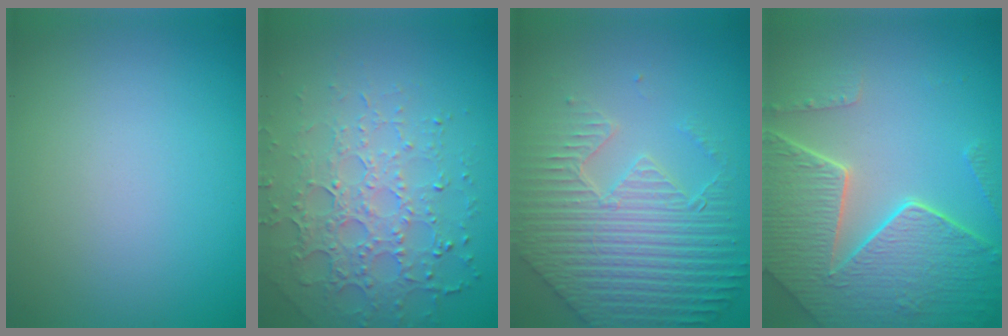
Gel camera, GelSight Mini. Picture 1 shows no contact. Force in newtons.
{"total": 4.8, "press": 4.2, "slide": 2.4}
{"total": 7.6, "press": 5.7, "slide": 5.0}
{"total": 8.1, "press": 5.8, "slide": 5.6}